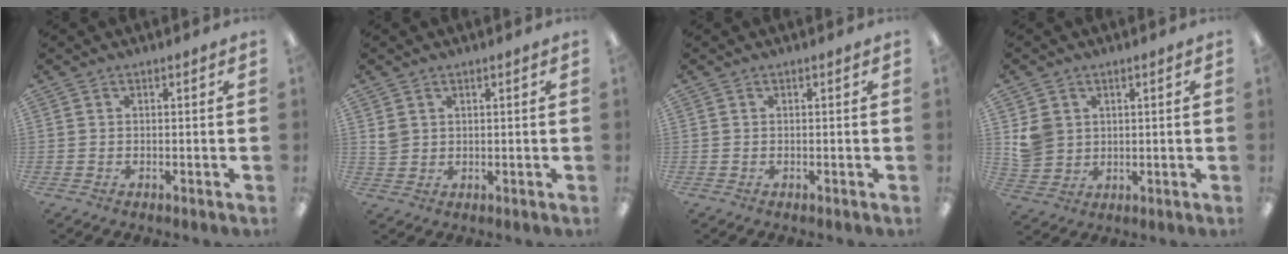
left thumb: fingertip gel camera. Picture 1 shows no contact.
{"total": 2.7, "force": [1.3, 2.2, 0.6], "torque": [-0.008, -0.001, 0.024]}
{"total": 0.0}
{"total": 5.8, "force": [2.2, 5.3, 1.1], "torque": [-0.021, 0.003, 0.043]}